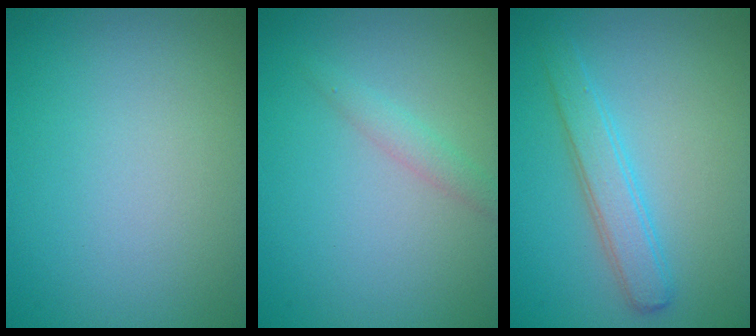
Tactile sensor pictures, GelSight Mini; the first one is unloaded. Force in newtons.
{"total": 1.4, "press": 1.4, "slide": 0.0}
{"total": 2.8, "press": 2.8, "slide": 0.1}